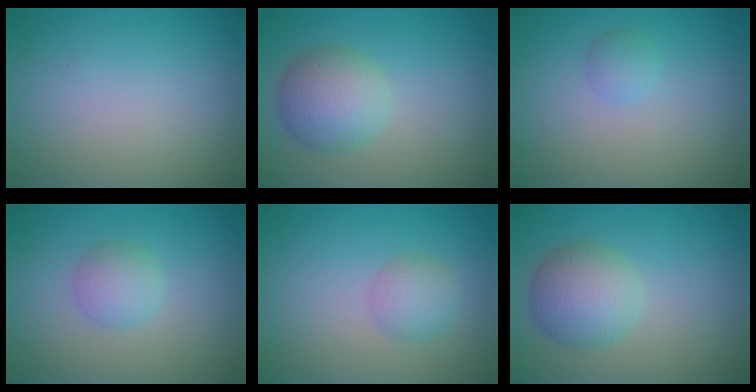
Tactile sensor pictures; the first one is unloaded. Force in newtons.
{"total": 4.5, "press": 4.5, "slide": 0.2}
{"total": 1.1, "press": 1.1, "slide": 0.0}
{"total": 2.2, "press": 2.2, "slide": 0.1}
{"total": 2.2, "press": 2.2, "slide": 0.1}
{"total": 4.5, "press": 4.5, "slide": 0.2}